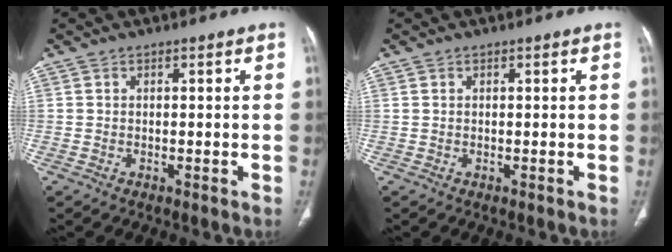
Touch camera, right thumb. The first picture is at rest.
{"total": 0.0}